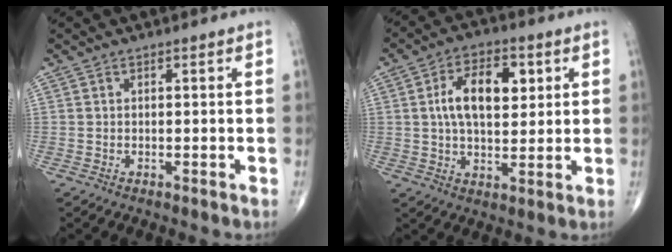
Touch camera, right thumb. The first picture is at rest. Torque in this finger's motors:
{"motor_torque": [0.34, 0.33, 0.94, 0.31, 0.21]}